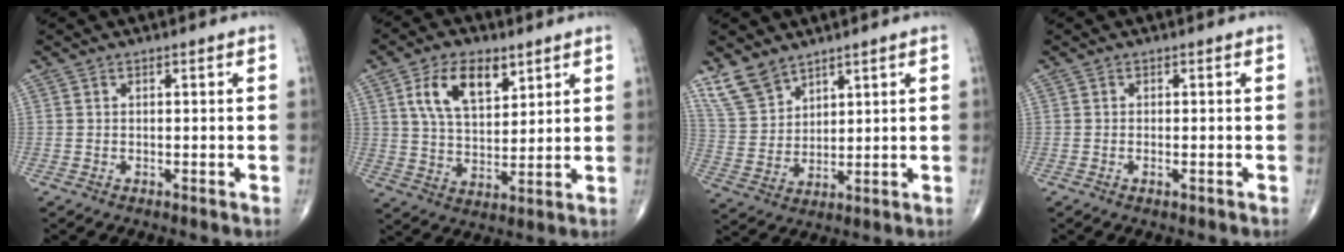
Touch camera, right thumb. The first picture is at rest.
{"total": 11.6, "force": [5.4, 6.3, 8.1], "torque": [-0.125, -0.020, 0.105]}
{"total": 7.9, "force": [6.1, 4.1, 2.8], "torque": [-0.049, -0.024, 0.136]}
{"total": 0.8, "force": [-0.4, 0.2, 0.7], "torque": [-0.013, -0.002, -0.006]}